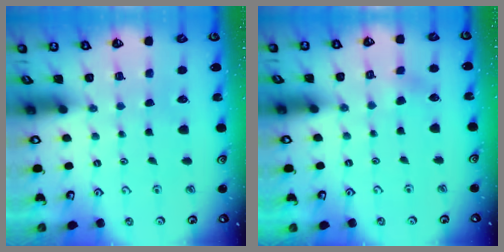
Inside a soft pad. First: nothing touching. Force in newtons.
{"total": 3.4, "press": 3.3, "slide": 0.7}